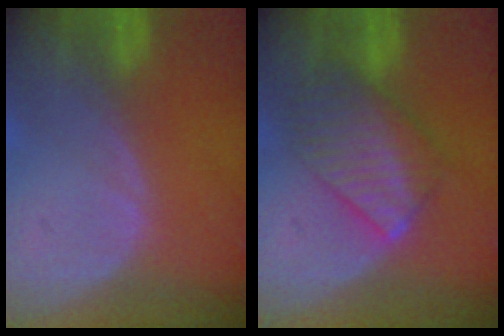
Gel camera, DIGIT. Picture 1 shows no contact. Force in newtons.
{"total": 7.4, "press": 7.4, "slide": 0.1}